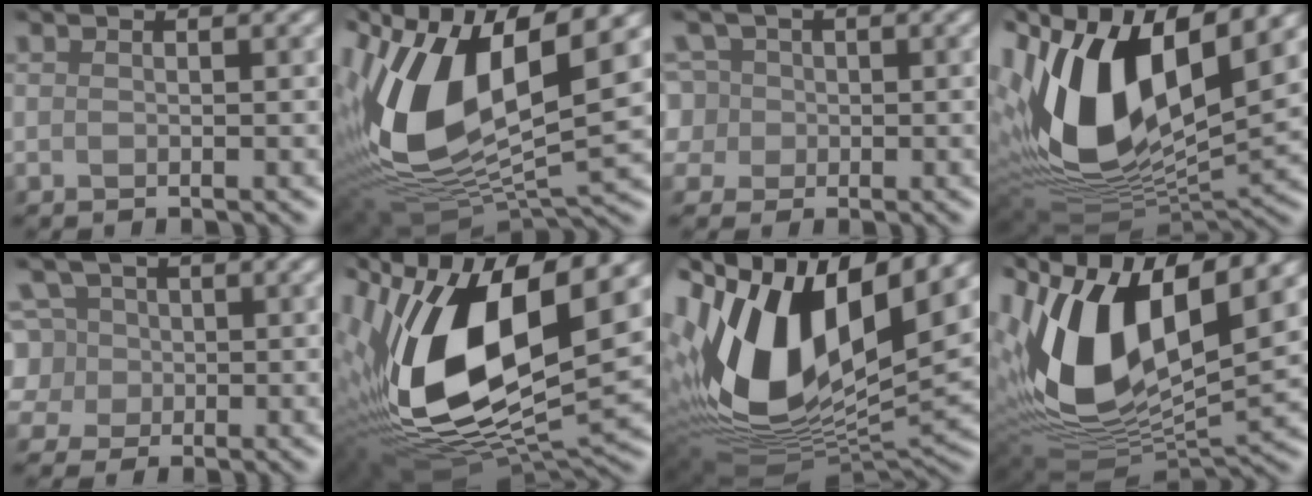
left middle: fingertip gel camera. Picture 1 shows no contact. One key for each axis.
{"total": 13.9, "fx": 3.0, "fy": 6.8, "fz": 11.8, "tx": -0.249, "ty": 0.001, "tz": 0.056}
{"total": 5.4, "fx": -0.2, "fy": 5.2, "fz": 1.2, "tx": -0.024, "ty": 0.035, "tz": -0.034}
{"total": 14.5, "fx": 3.4, "fy": 7.7, "fz": 11.8, "tx": -0.248, "ty": 0.001, "tz": 0.058}
{"total": 6.7, "fx": -1.2, "fy": 6.3, "fz": 1.7, "tx": -0.046, "ty": 0.030, "tz": -0.045}
{"total": 16.9, "fx": 3.2, "fy": 8.0, "fz": 14.5, "tx": -0.306, "ty": 0.008, "tz": 0.061}
{"total": 16.1, "fx": 3.5, "fy": 8.4, "fz": 13.2, "tx": -0.286, "ty": 0.011, "tz": 0.060}
{"total": 12.9, "fx": 3.0, "fy": 6.9, "fz": 10.5, "tx": -0.217, "ty": 0.004, "tz": 0.054}